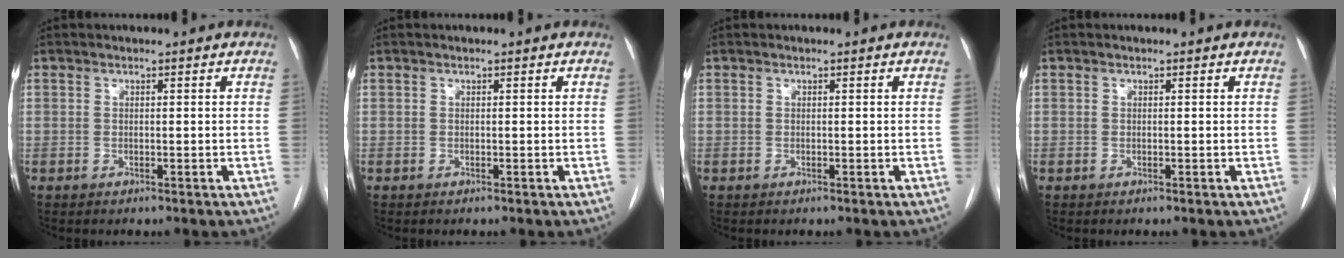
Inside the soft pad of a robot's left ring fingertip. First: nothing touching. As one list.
[{"total": 0.0}, {"total": 0.0}, {"total": 0.0}]